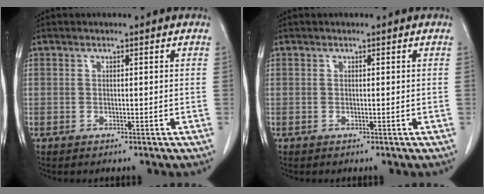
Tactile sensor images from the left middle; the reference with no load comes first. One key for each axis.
{"total": 0.0}